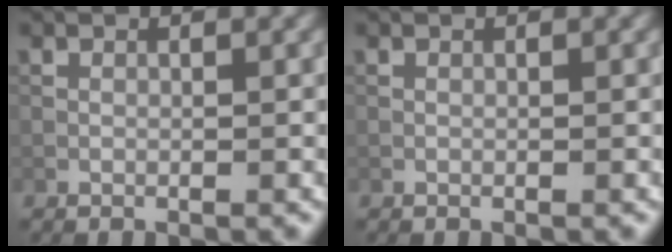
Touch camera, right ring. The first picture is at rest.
{"total": 0.0}